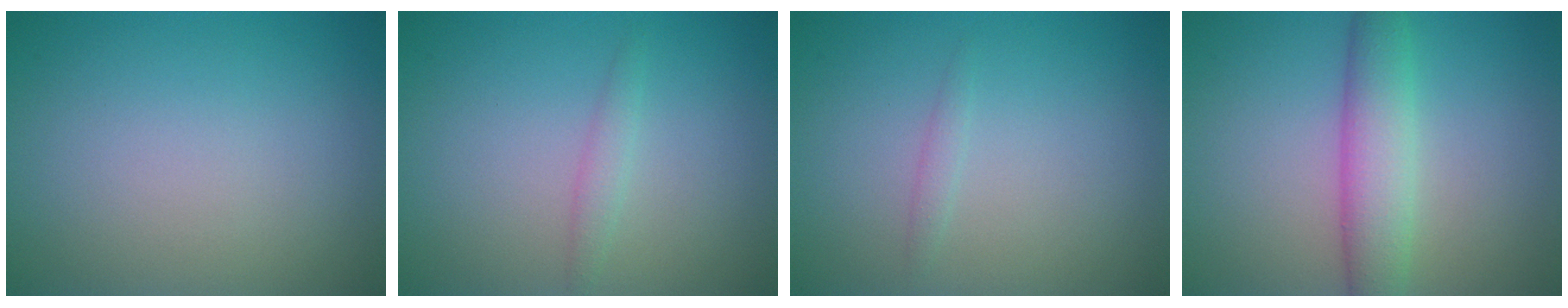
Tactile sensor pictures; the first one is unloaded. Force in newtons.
{"total": 1.2, "press": 1.2, "slide": 0.1}
{"total": 0.8, "press": 0.8, "slide": 0.1}
{"total": 4.8, "press": 4.8, "slide": 0.2}